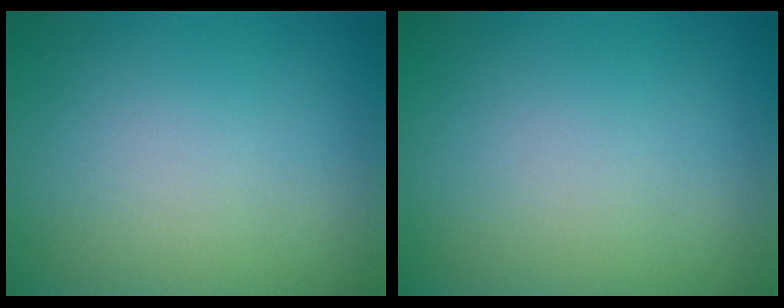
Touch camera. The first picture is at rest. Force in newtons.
{"total": 0.0}